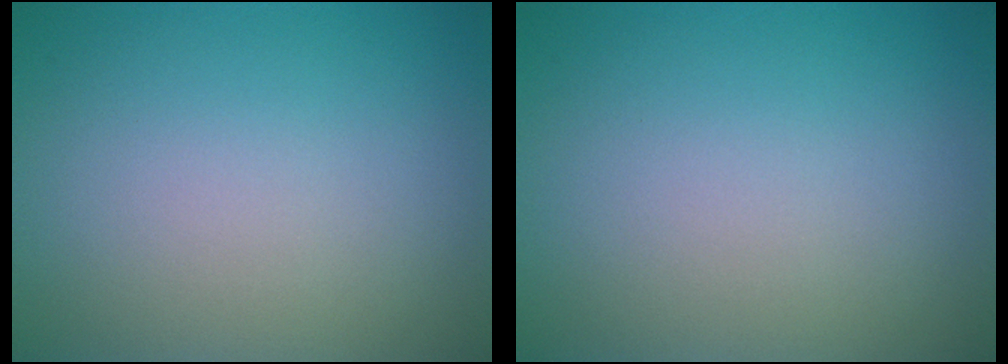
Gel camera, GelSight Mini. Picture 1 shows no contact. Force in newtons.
{"total": 0.0}